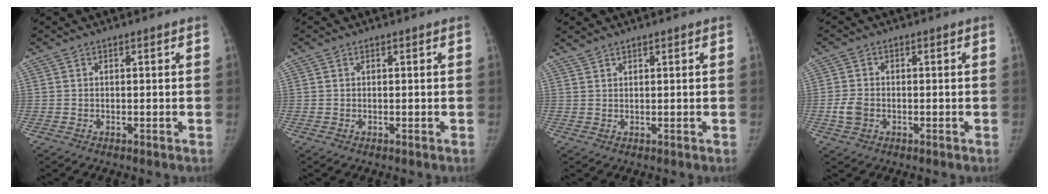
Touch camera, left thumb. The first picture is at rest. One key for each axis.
{"total": 0.0}
{"total": 1.3, "fx": 1.3, "fy": 0.2, "fz": 0.3, "tx": -0.006, "ty": 0.005, "tz": 0.029}
{"total": 3.5, "fx": -0.9, "fy": 2.7, "fz": 2.1, "tx": -0.042, "ty": 0.006, "tz": -0.015}